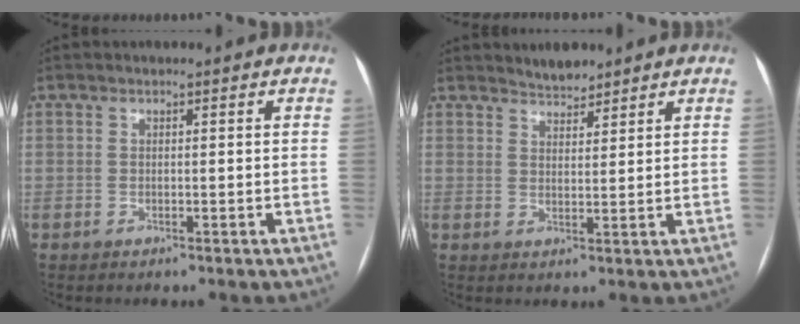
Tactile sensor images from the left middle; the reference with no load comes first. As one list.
[{"total": 3.2, "force": [3.0, 1.1, 0.5], "torque": [-0.008, 0.005, 0.048]}]